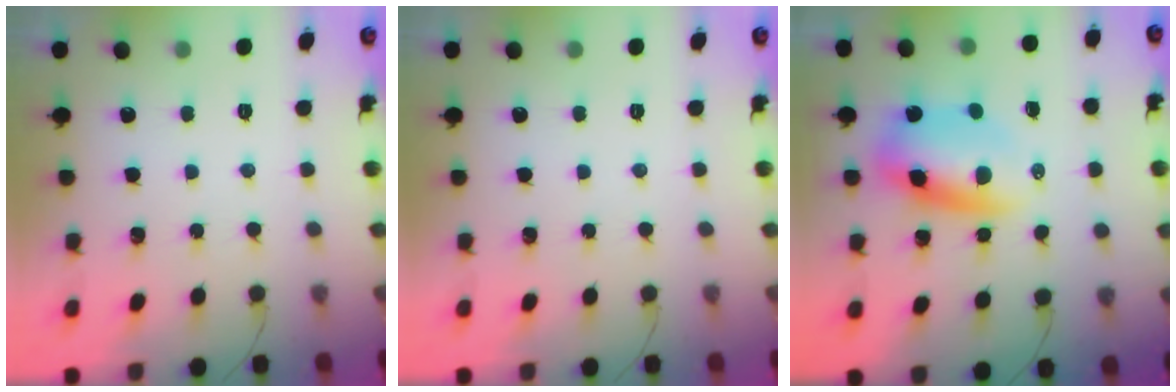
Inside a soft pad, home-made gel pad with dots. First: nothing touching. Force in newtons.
{"total": 0.0}
{"total": 9.0, "press": 8.7, "slide": 2.2}